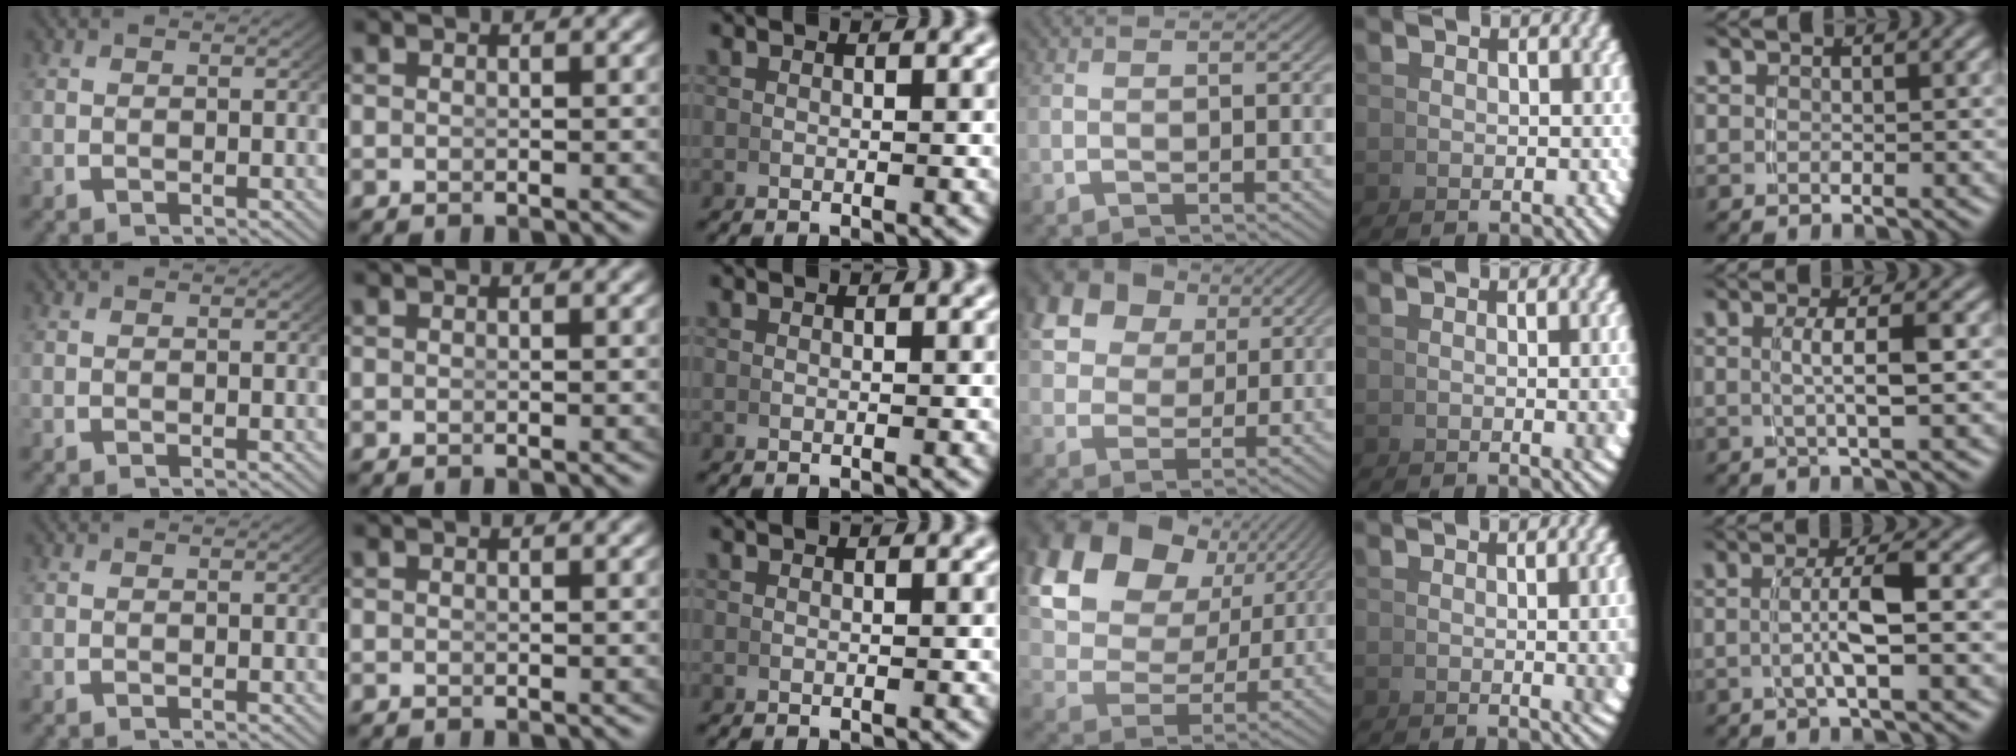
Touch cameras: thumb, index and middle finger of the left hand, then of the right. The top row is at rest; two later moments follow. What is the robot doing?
{"motion": "grasp_and_lifting", "object": "calculator"}